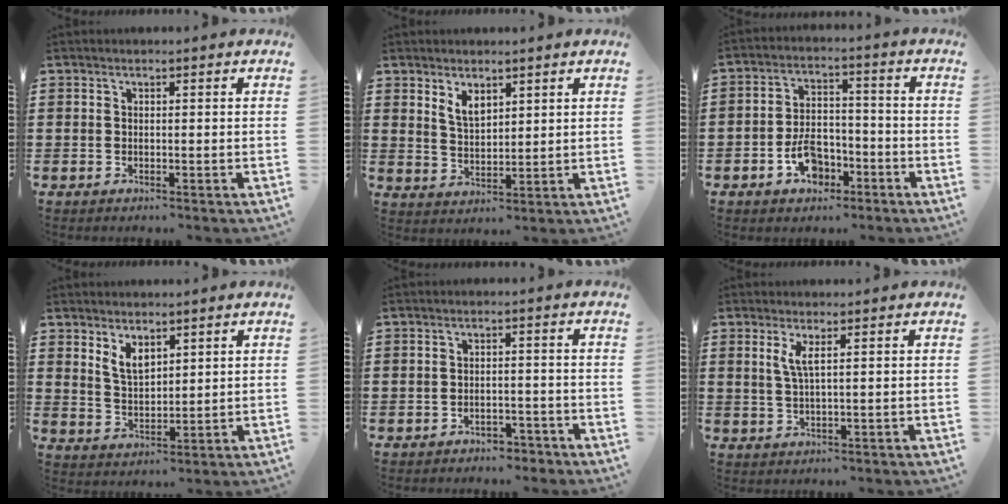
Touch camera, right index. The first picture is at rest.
{"total": 3.9, "force": [2.4, 2.0, 2.2], "torque": [-0.049, 0.005, 0.045]}
{"total": 6.4, "force": [-3.1, 4.0, 4.0], "torque": [-0.070, 0.008, -0.059]}
{"total": 4.3, "force": [2.7, 2.2, 2.5], "torque": [-0.058, 0.004, 0.051]}
{"total": 2.2, "force": [-2.1, 0.6, 0.3], "torque": [-0.012, 0.001, -0.044]}
{"total": 2.7, "force": [1.1, 0.3, 2.5], "torque": [-0.053, -0.001, 0.017]}